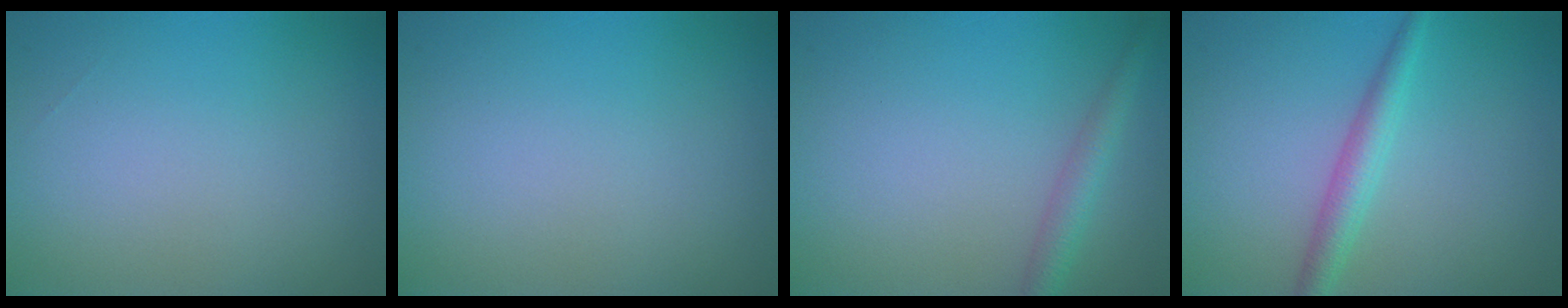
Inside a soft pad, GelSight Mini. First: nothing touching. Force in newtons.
{"total": 0.0}
{"total": 2.2, "press": 2.2, "slide": 0.1}
{"total": 2.4, "press": 2.4, "slide": 0.0}